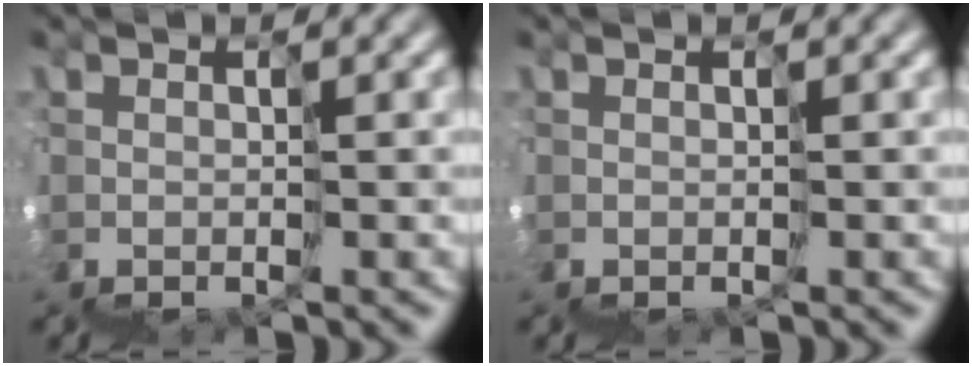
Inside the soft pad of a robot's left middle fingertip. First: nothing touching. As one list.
[{"total": 0.0}]